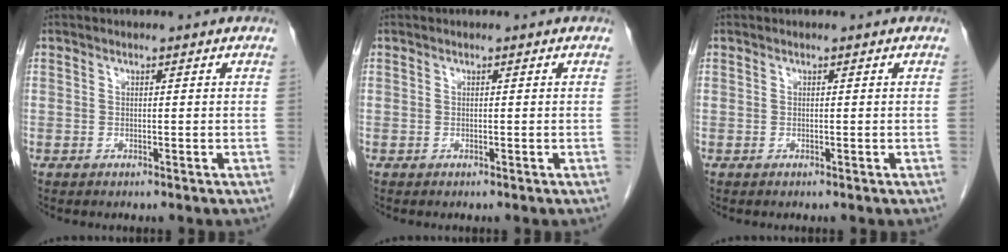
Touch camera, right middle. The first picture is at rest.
{"total": 0.0}
{"total": 0.0}